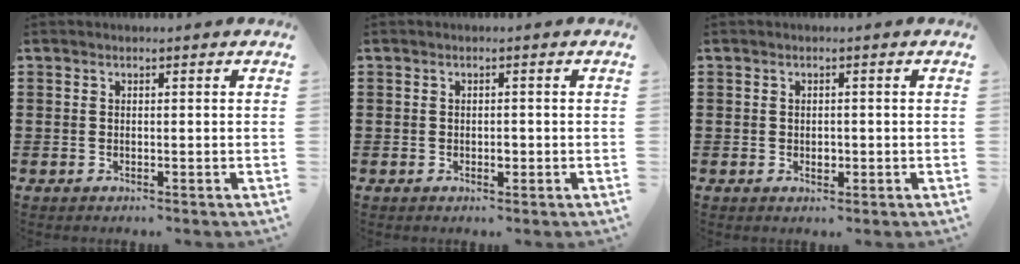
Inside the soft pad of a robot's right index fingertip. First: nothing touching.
{"total": 1.2, "force": [-0.3, 0.7, 1.0], "torque": [-0.019, 0.000, -0.005]}
{"total": 1.2, "force": [-0.2, 0.8, 0.9], "torque": [-0.018, 0.002, -0.003]}